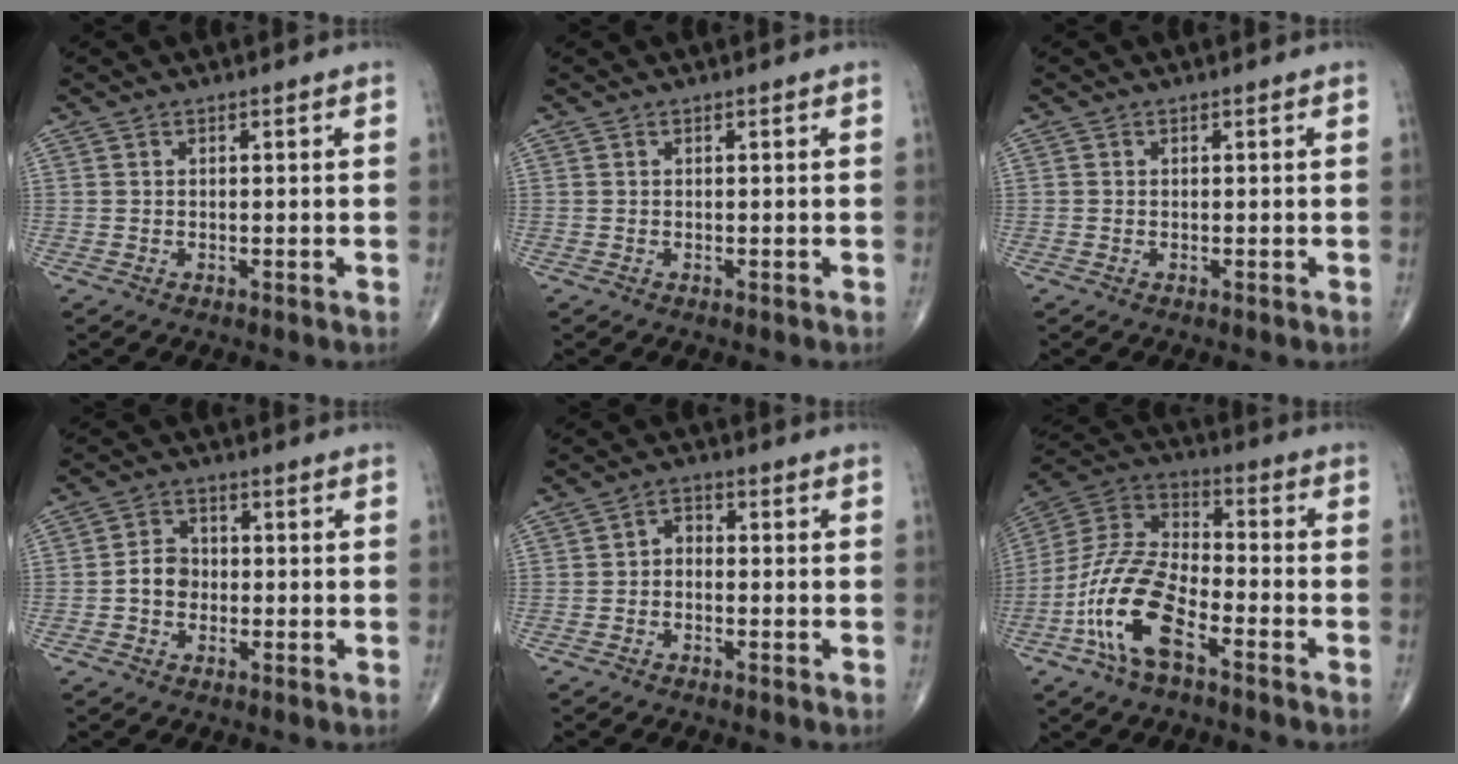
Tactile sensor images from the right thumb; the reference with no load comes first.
{"total": 0.0}
{"total": 0.0}
{"total": 4.6, "force": [-0.9, 3.8, 2.4], "torque": [-0.028, 0.017, -0.023]}
{"total": 2.7, "force": [-0.7, 2.0, 1.7], "torque": [-0.014, 0.019, -0.026]}
{"total": 16.1, "force": [-7.3, 7.1, 12.4], "torque": [-0.255, 0.044, -0.147]}